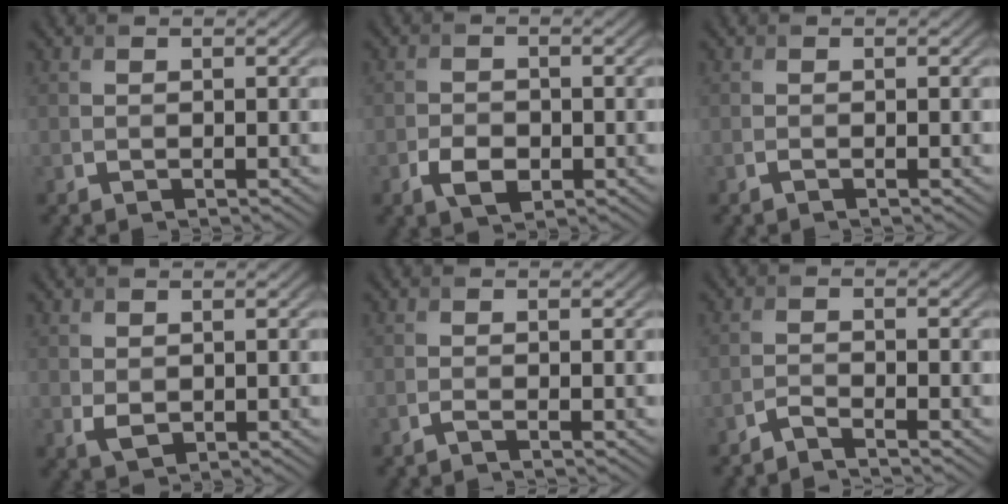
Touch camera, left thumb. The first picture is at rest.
{"total": 3.2, "force": [-1.3, 2.0, 2.0], "torque": [-0.043, -0.007, -0.027]}
{"total": 0.0}
{"total": 1.8, "force": [0.1, 1.3, 1.2], "torque": [-0.030, -0.006, 0.008]}
{"total": 0.7, "force": [-0.4, 0.0, 0.5], "torque": [-0.012, 0.001, -0.013]}
{"total": 1.6, "force": [-1.5, 0.1, 0.6], "torque": [-0.009, 0.001, -0.040]}